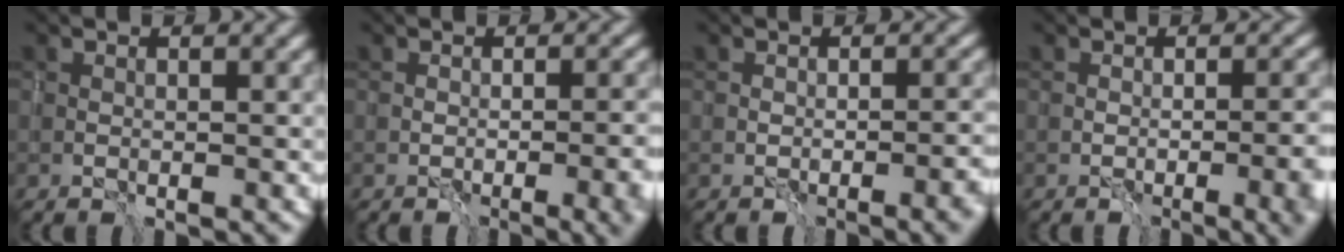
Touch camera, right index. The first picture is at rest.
{"total": 5.7, "force": [-2.2, 2.0, 4.9], "torque": [-0.043, 0.001, -0.019]}
{"total": 3.4, "force": [-1.6, 0.8, 2.9], "torque": [-0.034, 0.004, -0.021]}
{"total": 6.3, "force": [-2.2, 2.3, 5.5], "torque": [-0.052, -0.002, -0.018]}